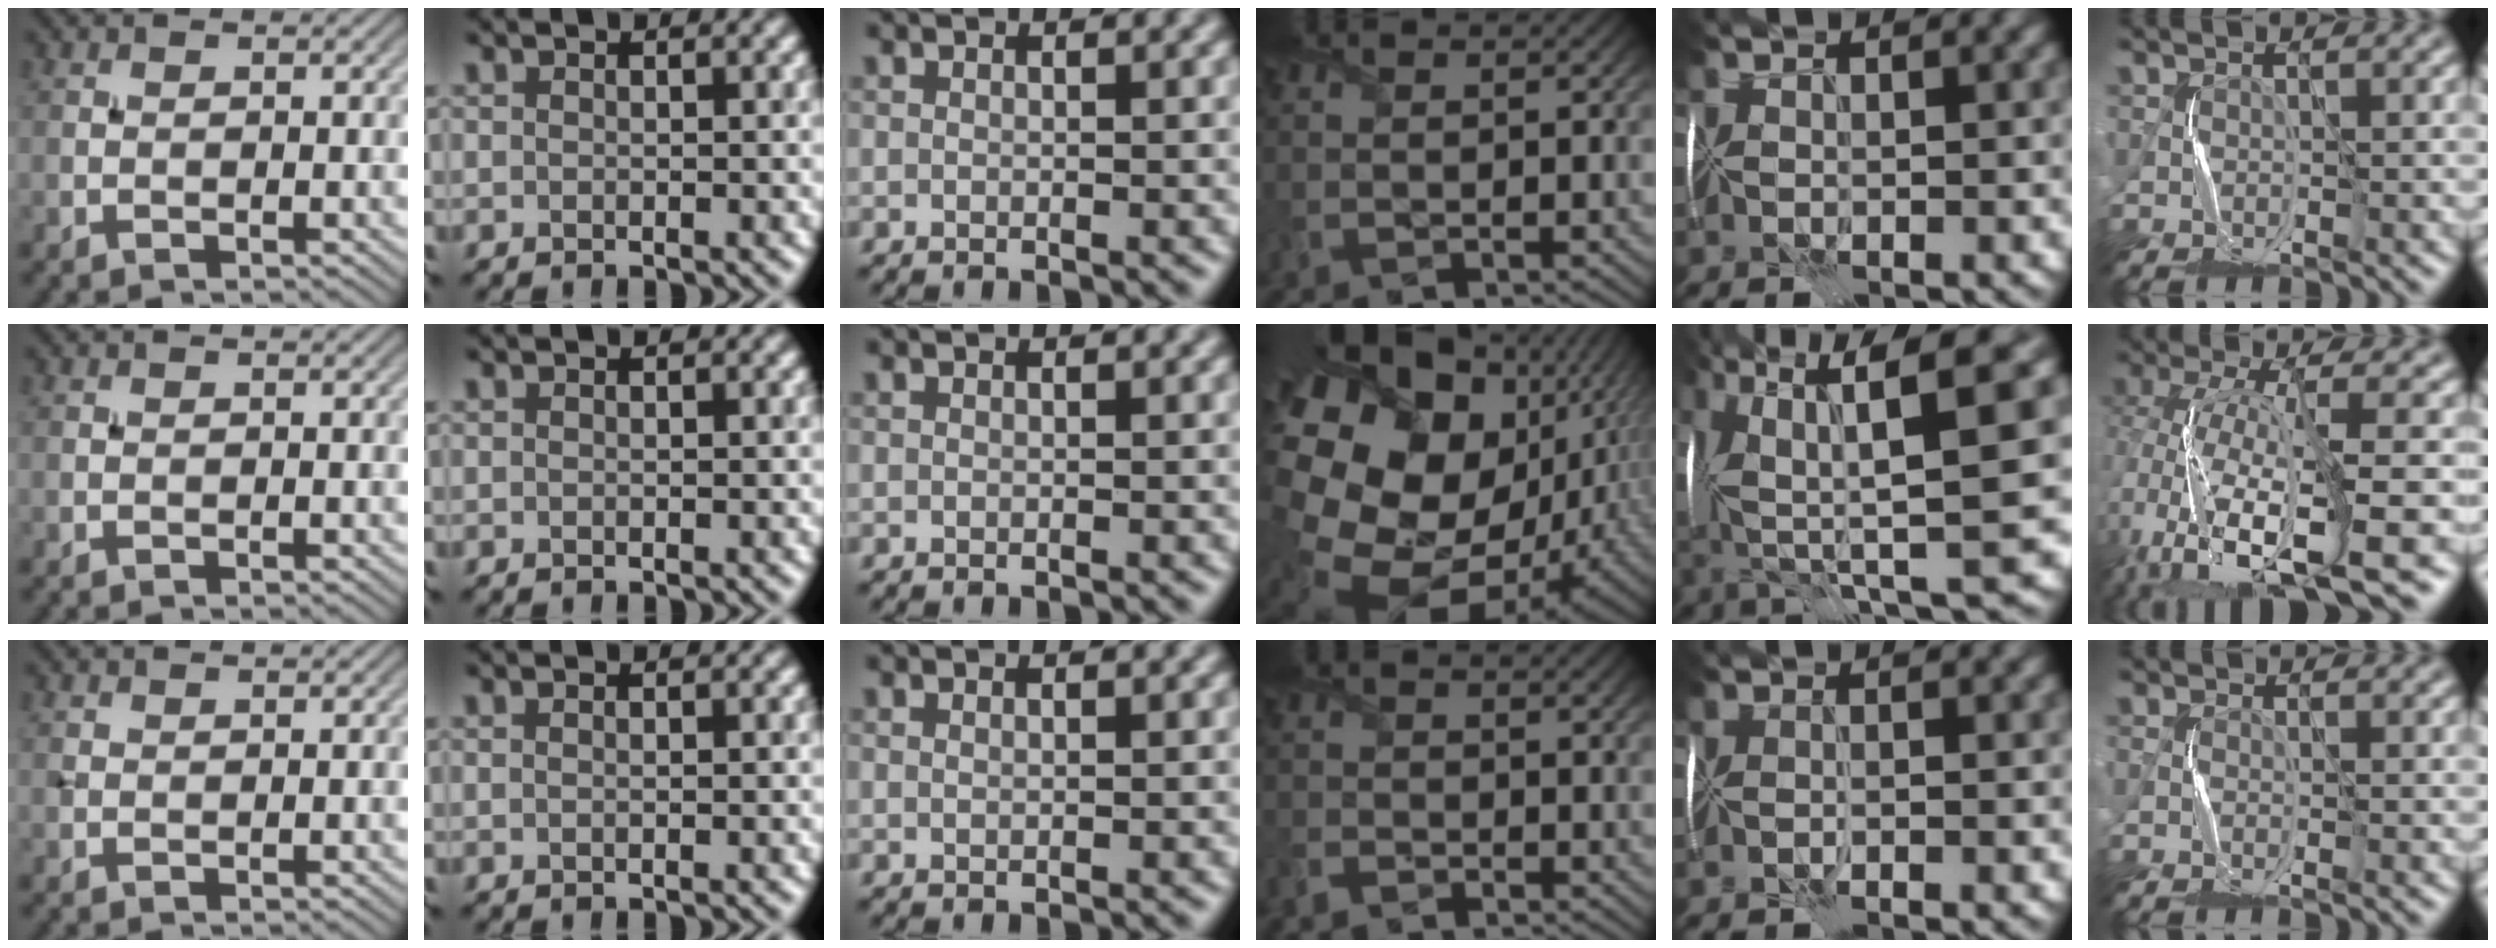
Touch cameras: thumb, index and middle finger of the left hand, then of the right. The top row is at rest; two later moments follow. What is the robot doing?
{"motion": "fold", "object": "memory foam"}